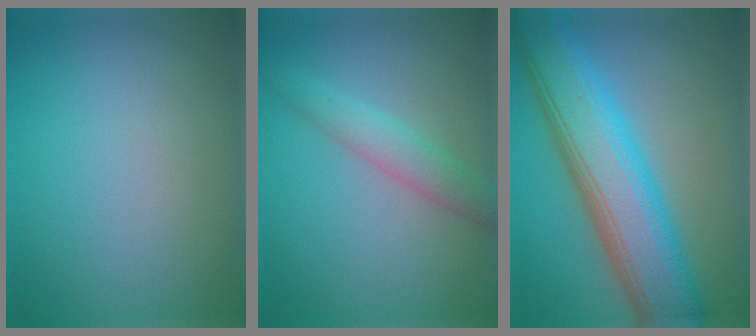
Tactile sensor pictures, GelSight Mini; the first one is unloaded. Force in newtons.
{"total": 2.9, "press": 2.9, "slide": 0.1}
{"total": 10.2, "press": 10.2, "slide": 0.4}